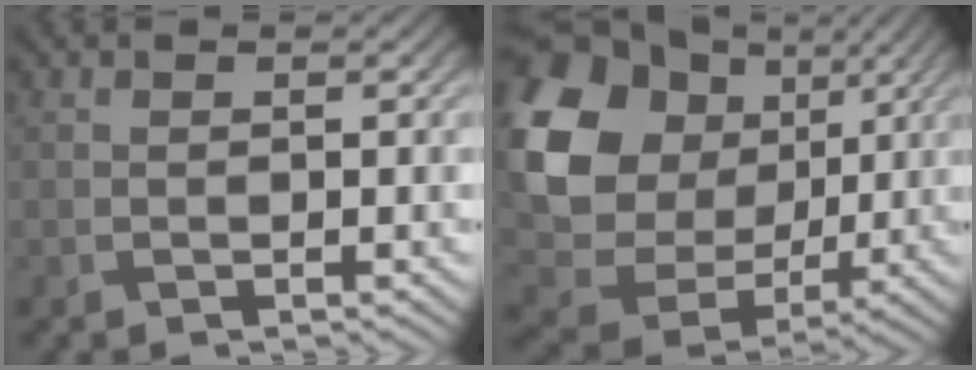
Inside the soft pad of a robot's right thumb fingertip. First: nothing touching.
{"total": 19.0, "force": [4.6, 15.3, 10.3], "torque": [-0.268, 0.001, 0.105]}